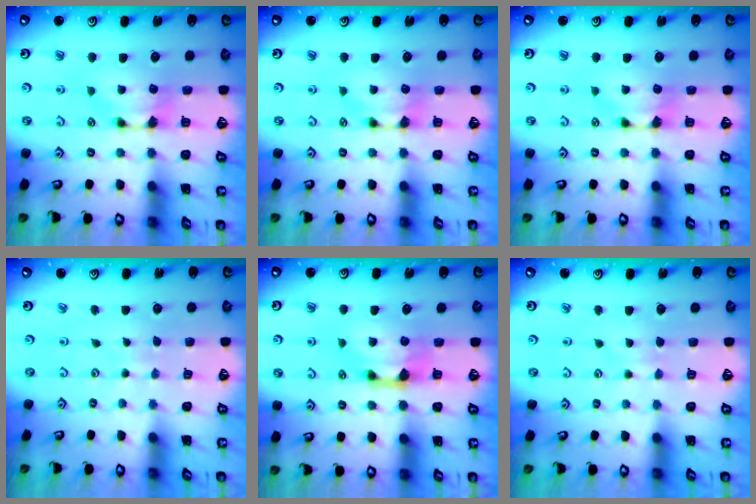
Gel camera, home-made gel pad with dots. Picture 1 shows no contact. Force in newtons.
{"total": 0.0}
{"total": 0.0}
{"total": 5.7, "press": 5.7, "slide": 0.2}
{"total": 1.5, "press": 0.5, "slide": 1.4}
{"total": 3.4, "press": 3.4, "slide": 0.5}